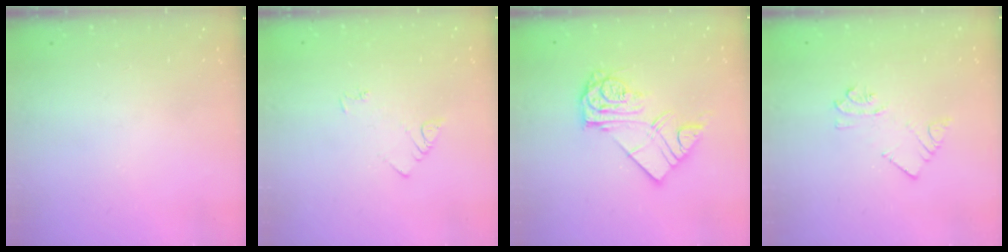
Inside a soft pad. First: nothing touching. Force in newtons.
{"total": 2.9, "press": 2.9, "slide": 0.3}
{"total": 11.3, "press": 11.3, "slide": 0.8}
{"total": 4.3, "press": 4.3, "slide": 0.3}